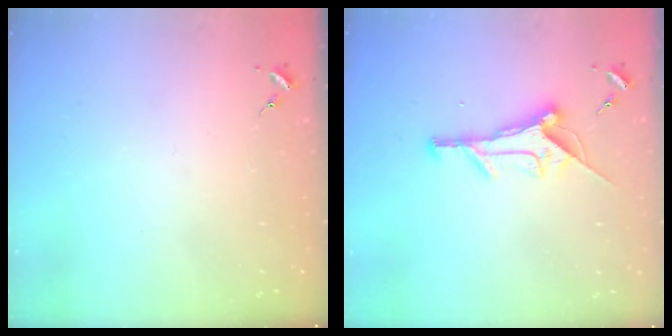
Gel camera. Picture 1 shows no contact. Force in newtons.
{"total": 11.7, "press": 11.7, "slide": 0.3}